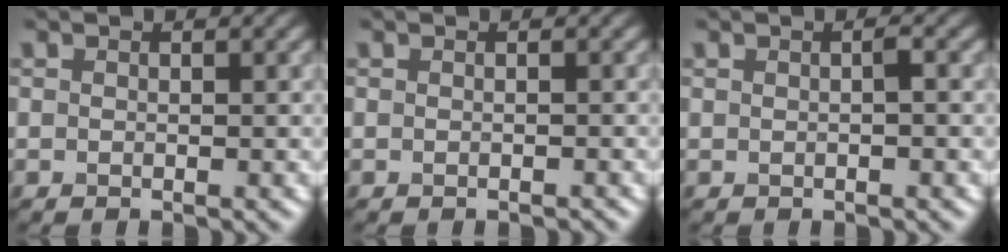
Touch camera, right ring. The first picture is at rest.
{"total": 0.5, "force": [-0.5, 0.1, 0.2], "torque": [-0.001, 0.001, -0.007]}
{"total": 0.6, "force": [-0.1, 0.1, 0.6], "torque": [-0.010, 0.002, -0.001]}